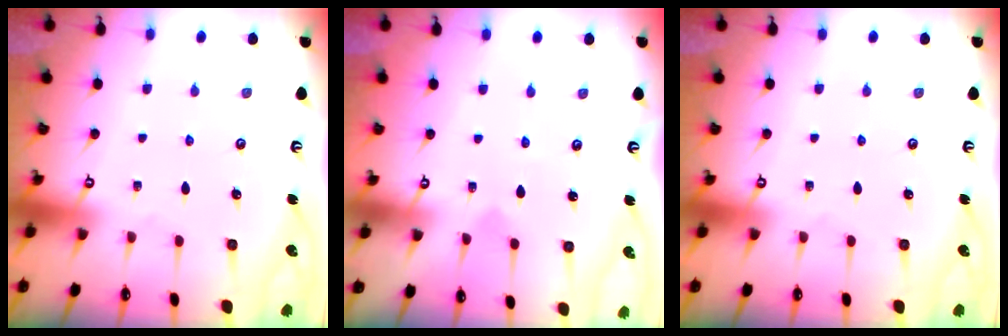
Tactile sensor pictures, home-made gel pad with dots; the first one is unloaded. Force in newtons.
{"total": 2.4, "press": 2.4, "slide": 0.1}
{"total": 0.0}